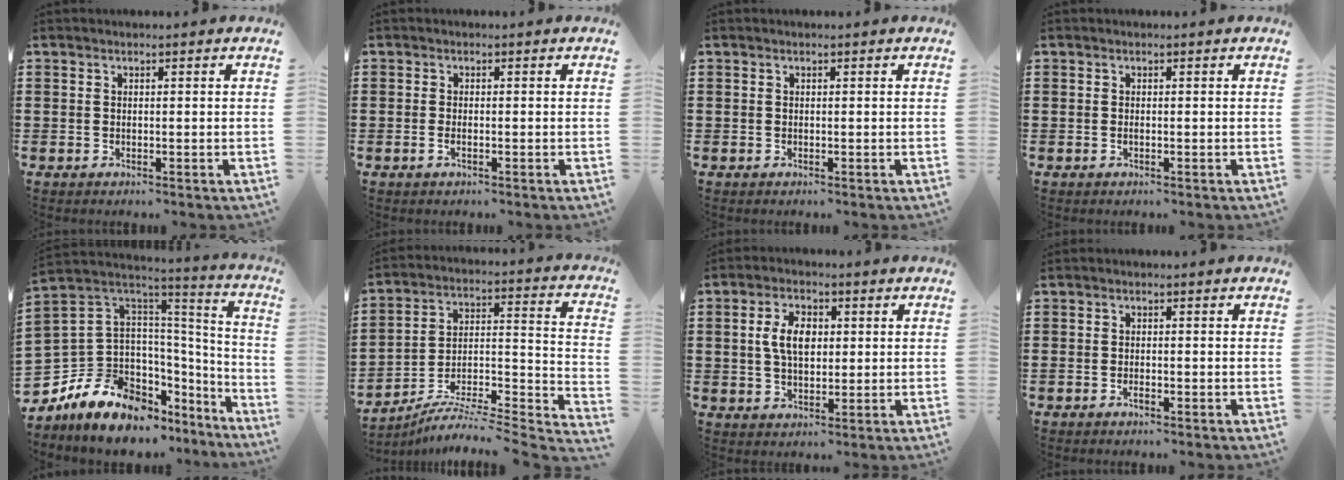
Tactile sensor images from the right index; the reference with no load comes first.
{"total": 0.7, "force": [-0.2, 0.1, 0.6], "torque": [-0.012, -0.005, -0.002]}
{"total": 0.0}
{"total": 0.0}
{"total": 10.5, "force": [-5.9, 7.8, 3.7], "torque": [-0.116, -0.009, -0.108]}
{"total": 6.3, "force": [-5.3, 0.7, 3.3], "torque": [-0.050, -0.005, -0.107]}
{"total": 5.8, "force": [0.8, 3.4, 4.6], "torque": [-0.097, 0.008, 0.008]}
{"total": 1.1, "force": [-0.7, 0.4, 0.7], "torque": [-0.015, -0.003, -0.012]}